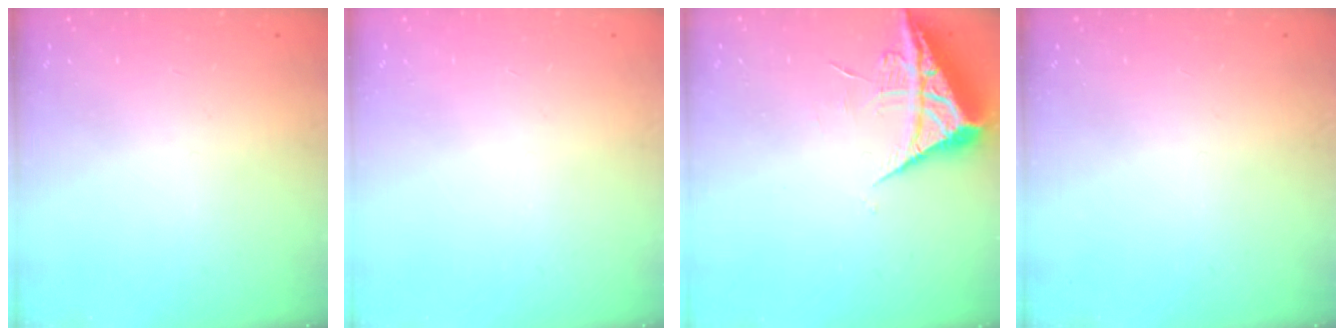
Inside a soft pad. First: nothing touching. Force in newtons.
{"total": 0.0}
{"total": 7.6, "press": 7.6, "slide": 0.5}
{"total": 0.0}